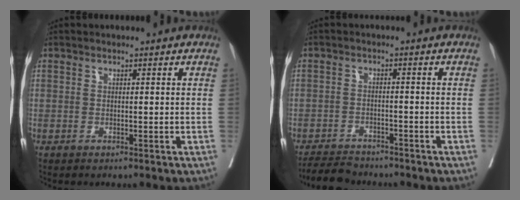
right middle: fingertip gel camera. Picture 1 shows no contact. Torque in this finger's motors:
{"motor_torque": [0.15, -0.15, 0.01, 0.00]}